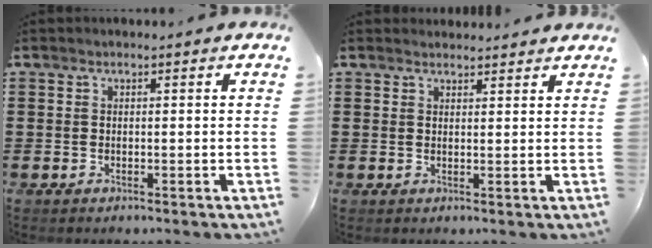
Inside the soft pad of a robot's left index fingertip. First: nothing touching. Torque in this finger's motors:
{"motor_torque": [1.07, -1.07, -0.05, -0.03]}